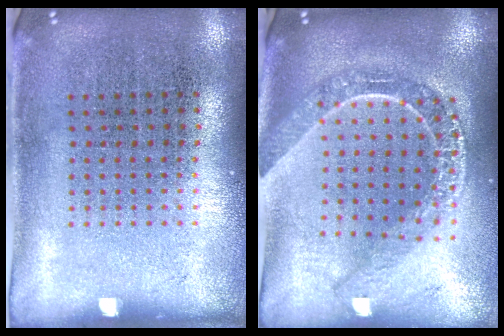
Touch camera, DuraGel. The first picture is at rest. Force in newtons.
{"total": 2.1, "press": 1.8, "slide": 1.0}